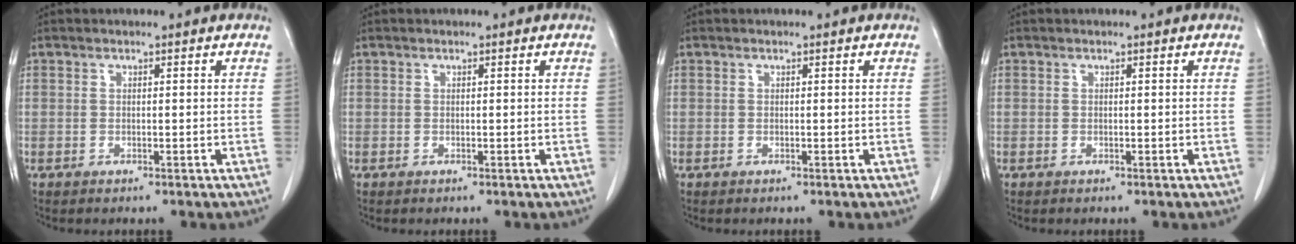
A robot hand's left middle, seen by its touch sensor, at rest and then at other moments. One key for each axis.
{"total": 0.0}
{"total": 0.0}
{"total": 0.0}